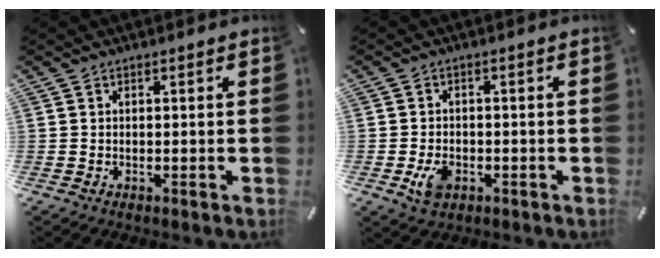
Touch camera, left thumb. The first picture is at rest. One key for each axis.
{"total": 4.8, "fx": -1.7, "fy": 3.4, "fz": 2.9, "tx": -0.059, "ty": 0.000, "tz": -0.034}